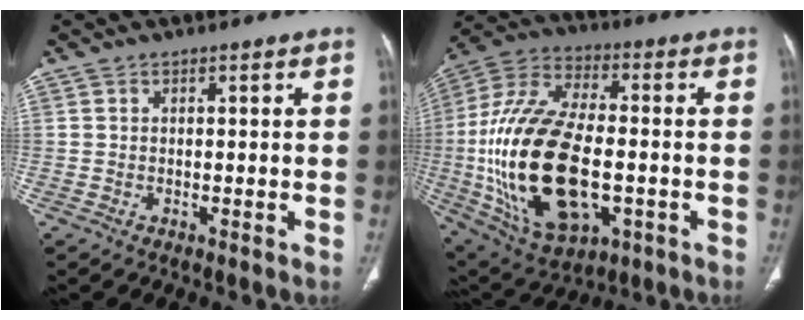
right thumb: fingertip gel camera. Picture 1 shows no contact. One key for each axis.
{"total": 27.7, "fx": -4.2, "fy": 14.8, "fz": 23.1, "tx": -0.467, "ty": 0.008, "tz": -0.053}